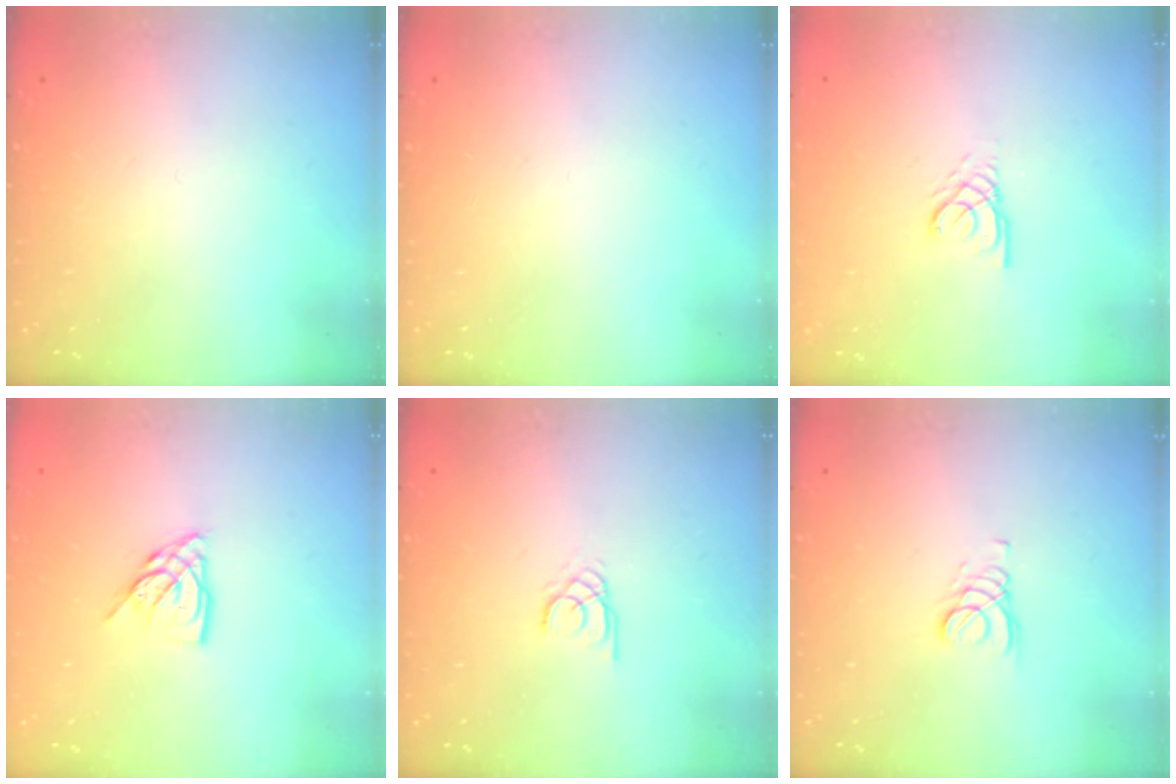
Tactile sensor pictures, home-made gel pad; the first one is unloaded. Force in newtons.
{"total": 0.0}
{"total": 2.4, "press": 2.4, "slide": 0.3}
{"total": 6.4, "press": 6.4, "slide": 0.7}
{"total": 1.5, "press": 1.5, "slide": 0.1}
{"total": 2.4, "press": 2.4, "slide": 0.2}